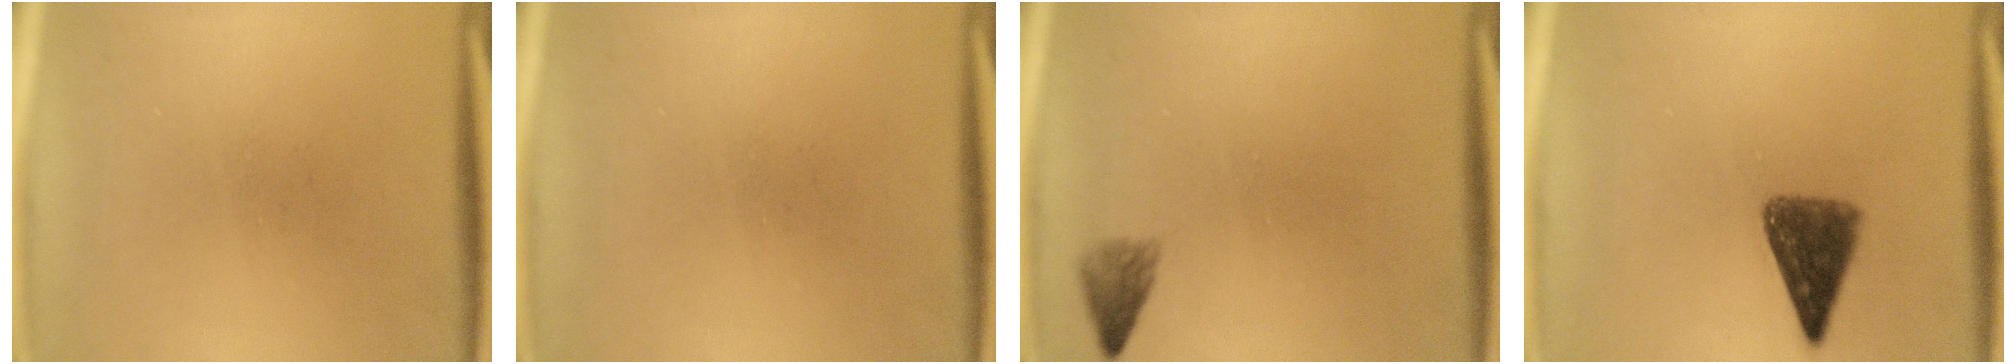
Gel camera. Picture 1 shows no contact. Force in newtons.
{"total": 0.0}
{"total": 1.8}
{"total": 6.6}